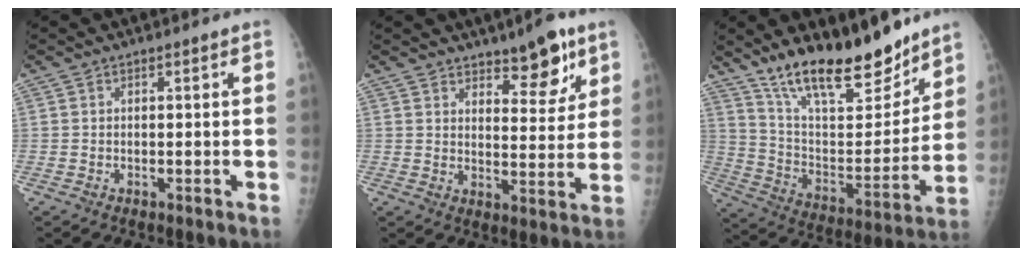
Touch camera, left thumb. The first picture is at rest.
{"total": 9.1, "force": [6.1, 3.5, 5.8], "torque": [-0.054, -0.041, 0.091]}
{"total": 21.6, "force": [16.7, 7.0, 11.9], "torque": [-0.150, -0.096, 0.283]}